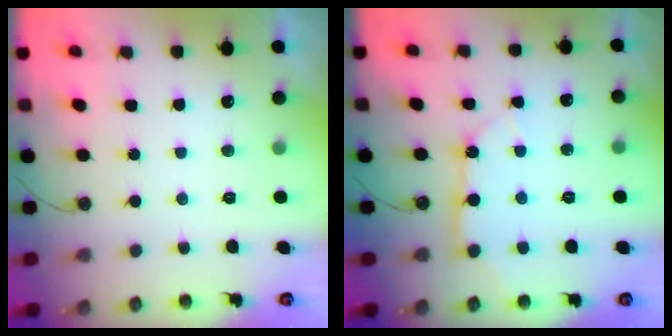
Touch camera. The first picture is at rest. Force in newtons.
{"total": 8.9, "press": 8.8, "slide": 1.0}